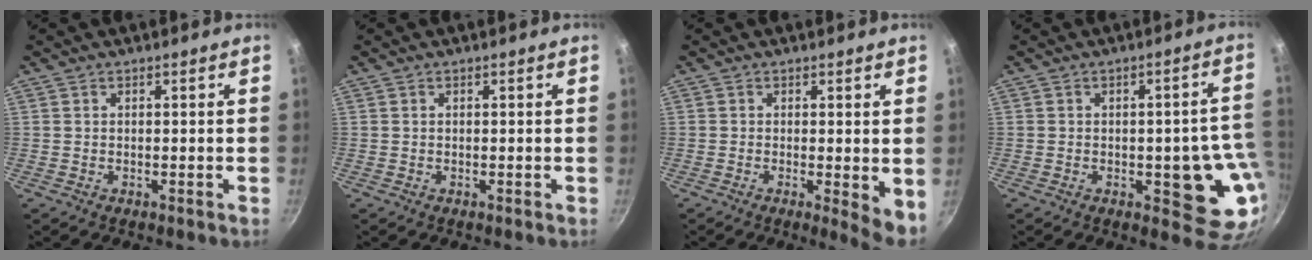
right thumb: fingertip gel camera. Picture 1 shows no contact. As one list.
[{"total": 0.0}, {"total": 4.9, "force": [-0.4, 1.4, 4.7], "torque": [-0.061, -0.012, -0.005]}, {"total": 12.7, "force": [-2.3, 5.8, 11.0], "torque": [-0.069, 0.003, -0.027]}]